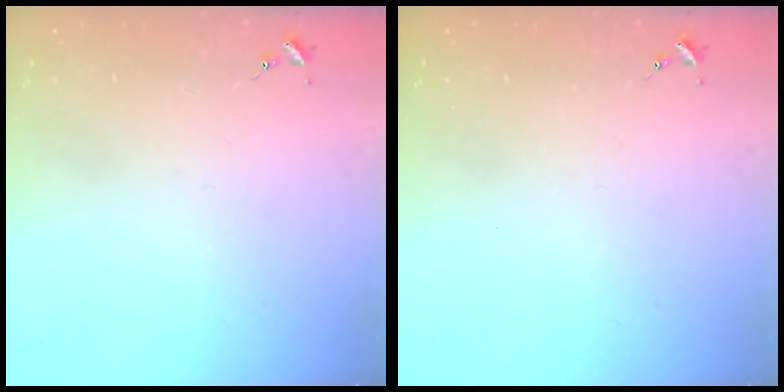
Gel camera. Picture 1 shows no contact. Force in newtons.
{"total": 0.0}